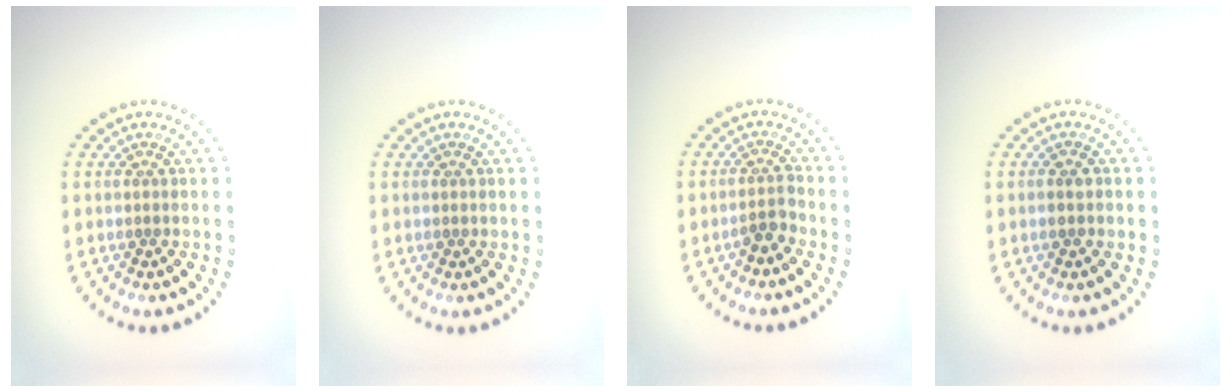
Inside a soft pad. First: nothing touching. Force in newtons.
{"total": 0.0}
{"total": 1.7, "press": 1.3, "slide": 1.1}
{"total": 1.1, "press": 1.0, "slide": 0.3}